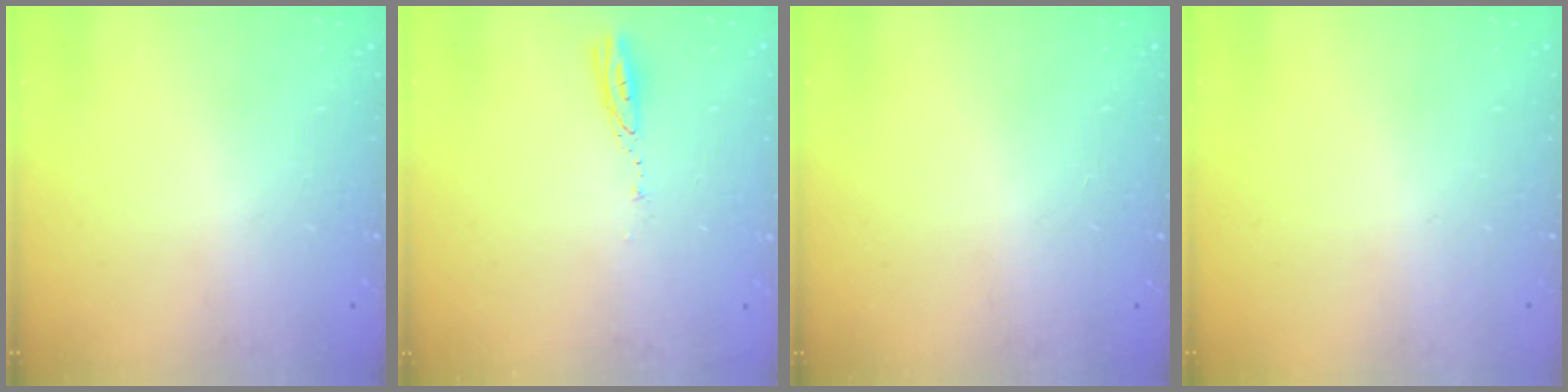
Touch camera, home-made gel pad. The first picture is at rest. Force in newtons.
{"total": 3.5, "press": 3.4, "slide": 0.3}
{"total": 0.0}
{"total": 0.0}